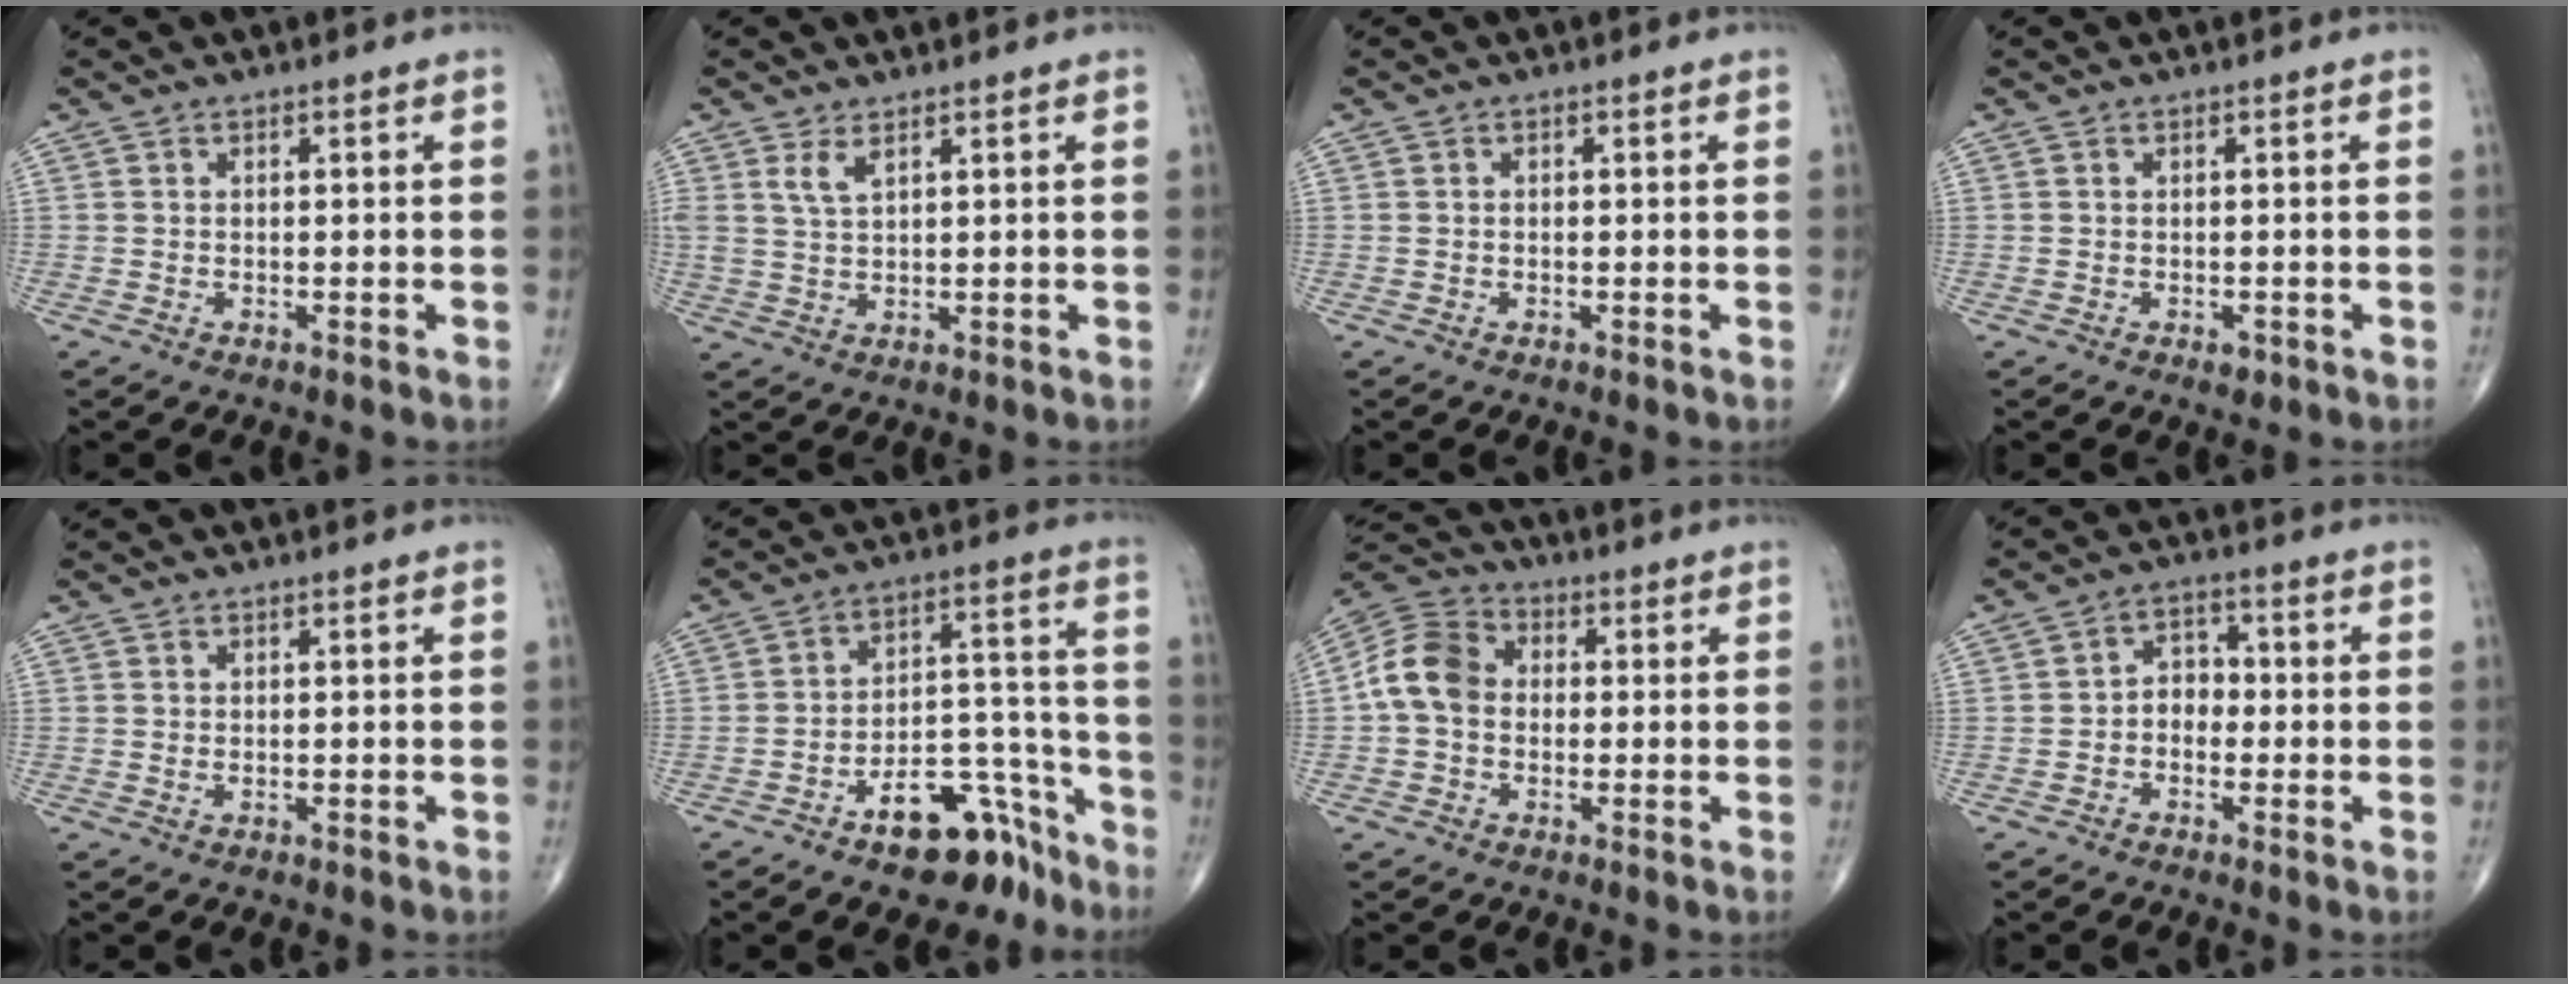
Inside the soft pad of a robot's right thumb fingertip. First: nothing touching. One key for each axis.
{"total": 3.1, "fx": 1.8, "fy": 1.1, "fz": 2.2, "tx": -0.048, "ty": -0.006, "tz": 0.044}
{"total": 0.0}
{"total": 1.3, "fx": -0.6, "fy": 0.8, "fz": 0.8, "tx": -0.010, "ty": -0.001, "tz": -0.006}
{"total": 0.0}
{"total": 13.5, "fx": -9.1, "fy": 6.6, "fz": 7.5, "tx": -0.061, "ty": 0.098, "tz": -0.135}
{"total": 9.5, "fx": -0.3, "fy": 7.4, "fz": 5.9, "tx": -0.106, "ty": 0.030, "tz": -0.020}
{"total": 4.5, "fx": -0.9, "fy": 3.4, "fz": 2.8, "tx": -0.023, "ty": 0.022, "tz": -0.027}